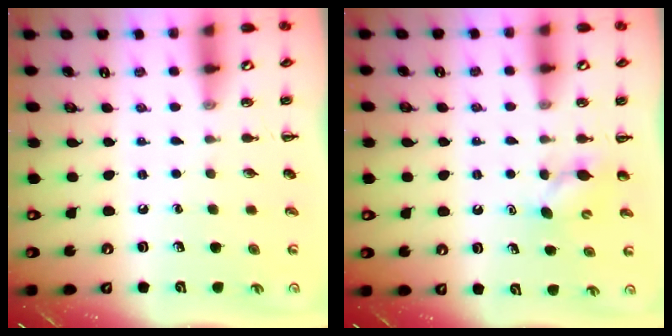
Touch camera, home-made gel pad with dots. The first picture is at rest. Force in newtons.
{"total": 4.6, "press": 4.4, "slide": 1.3}